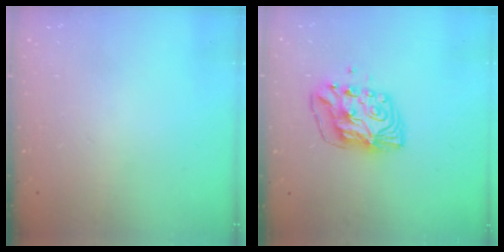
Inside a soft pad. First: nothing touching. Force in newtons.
{"total": 9.3, "press": 9.3, "slide": 0.8}